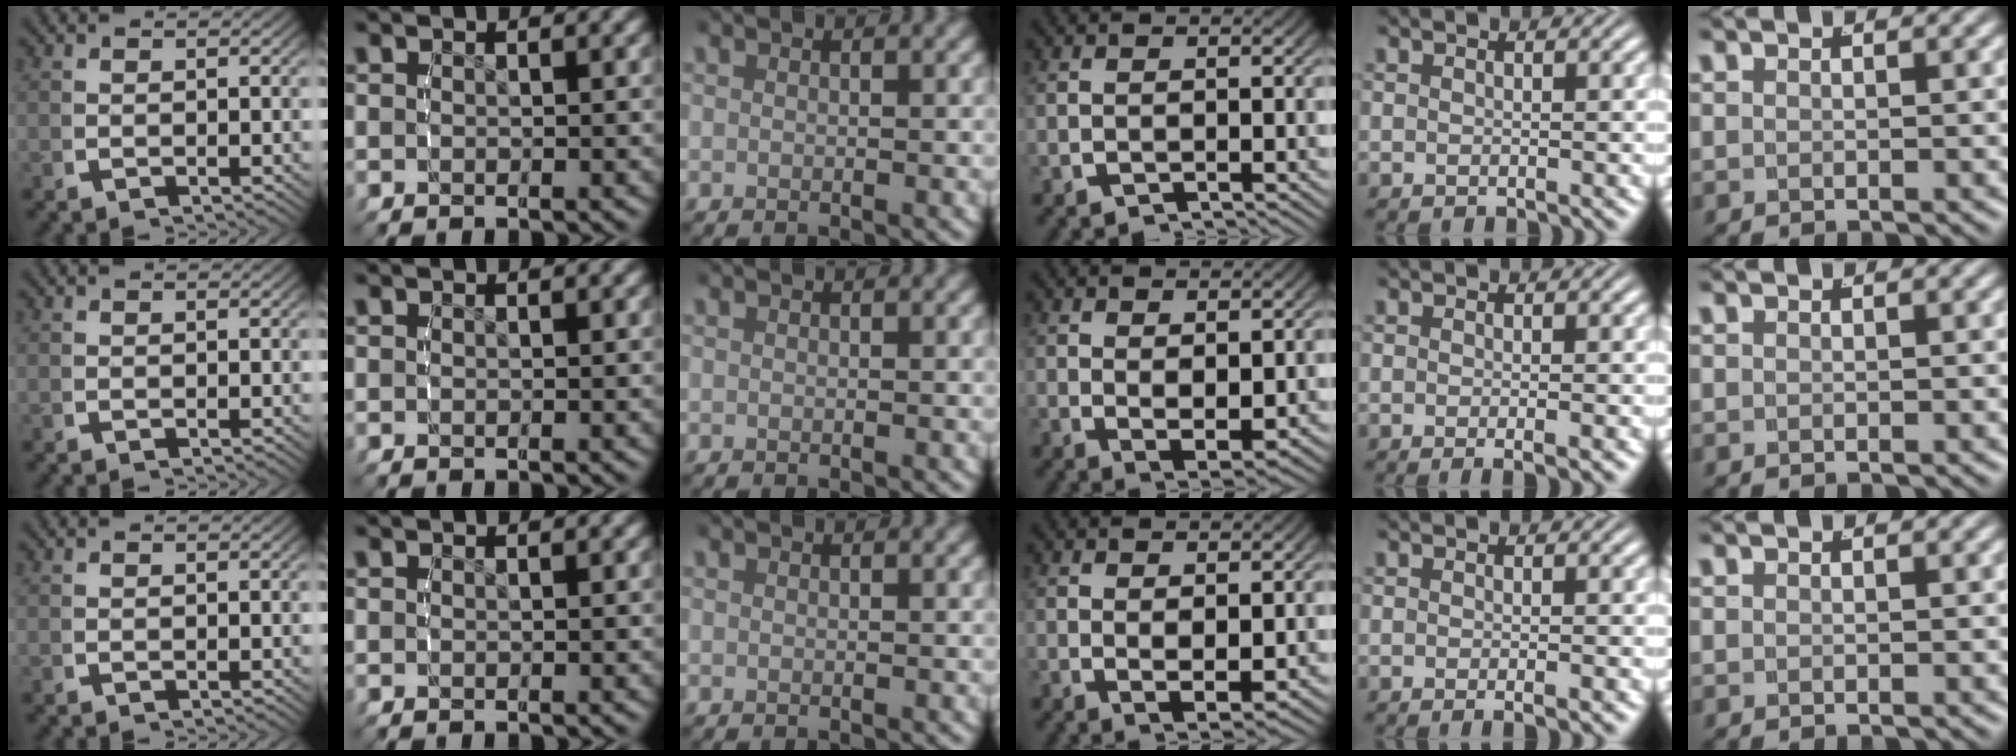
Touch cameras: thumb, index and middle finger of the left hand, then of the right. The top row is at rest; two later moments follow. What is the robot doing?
{"motion": "lift_and_place", "object": "bandage"}